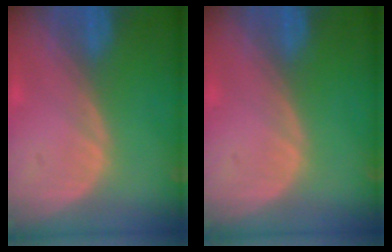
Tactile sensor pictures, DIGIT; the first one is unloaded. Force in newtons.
{"total": 0.0}